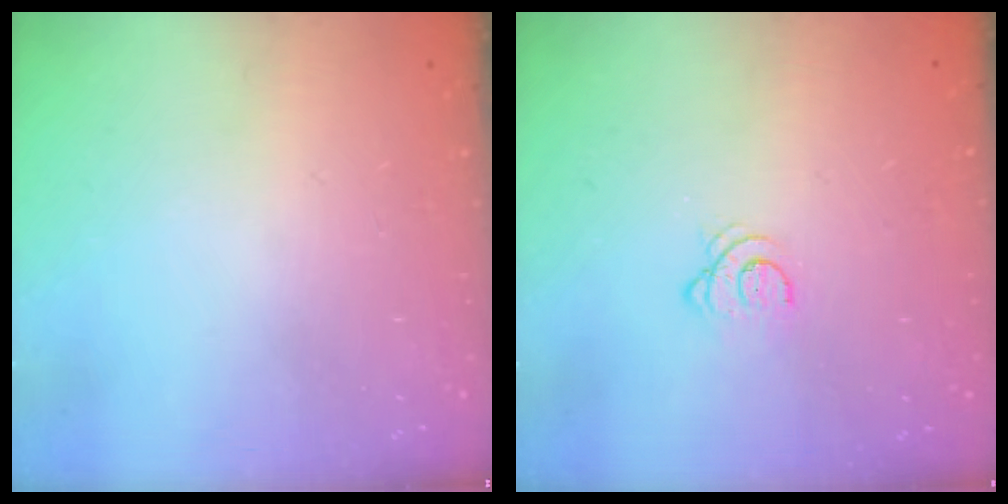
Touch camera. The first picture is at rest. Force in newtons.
{"total": 3.2, "press": 3.1, "slide": 0.5}